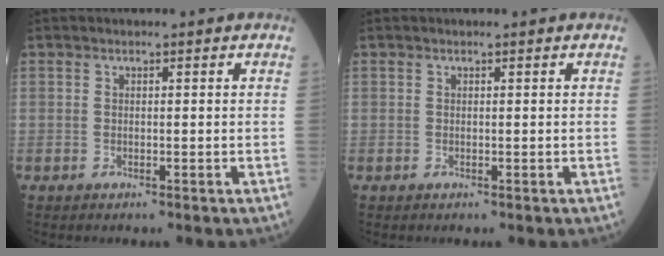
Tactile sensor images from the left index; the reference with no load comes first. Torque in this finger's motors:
{"motor_torque": [0.00, 0.00, 0.02, 0.00]}